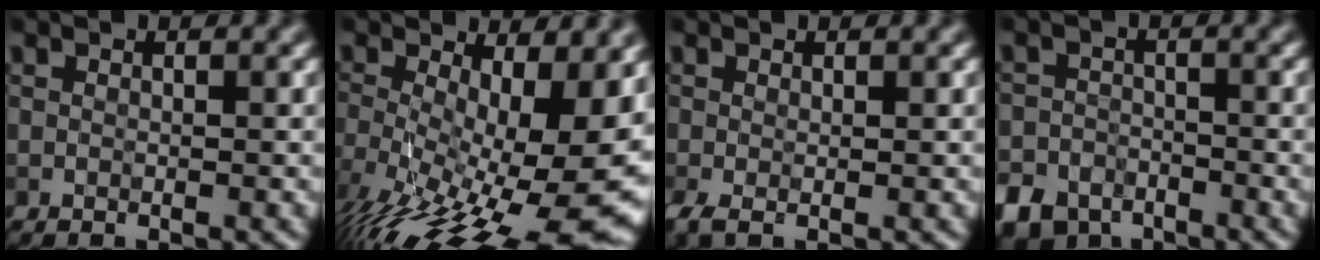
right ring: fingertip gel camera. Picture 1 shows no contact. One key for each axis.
{"total": 17.0, "fx": -3.9, "fy": 7.5, "fz": 14.7, "tx": -0.231, "ty": -0.033, "tz": -0.040}
{"total": 1.1, "fx": -0.3, "fy": 0.3, "fz": 1.0, "tx": -0.026, "ty": -0.009, "tz": -0.007}
{"total": 7.0, "fx": -5.0, "fy": 4.6, "fz": 1.7, "tx": -0.023, "ty": -0.019, "tz": -0.085}